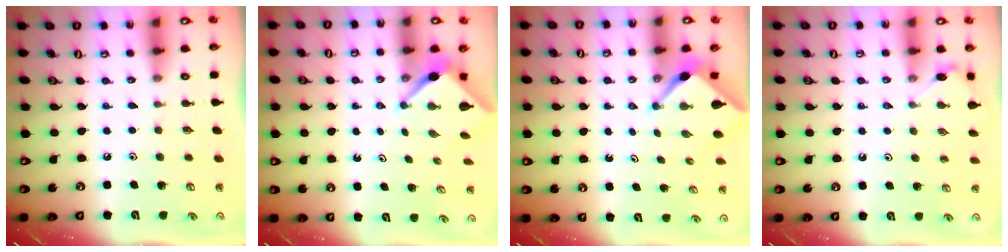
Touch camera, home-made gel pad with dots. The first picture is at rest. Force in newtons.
{"total": 3.1, "press": 3.1, "slide": 0.2}
{"total": 2.2, "press": 2.2, "slide": 0.1}
{"total": 3.9, "press": 3.9, "slide": 0.4}